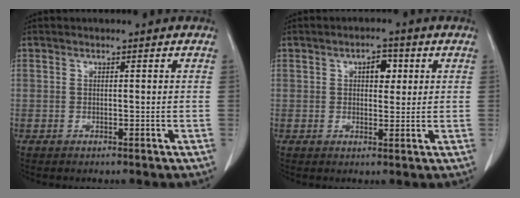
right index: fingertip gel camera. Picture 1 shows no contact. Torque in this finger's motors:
{"motor_torque": [0.18, -0.02, 0.03, 0.02]}